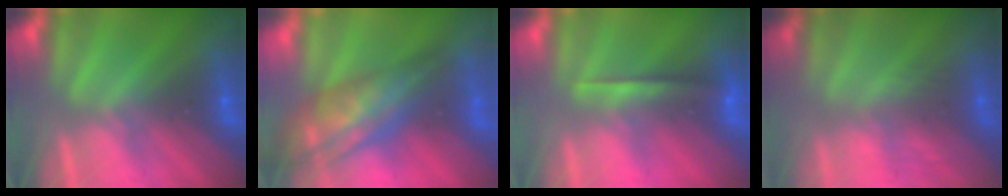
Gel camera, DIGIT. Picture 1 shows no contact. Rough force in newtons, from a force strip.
{"total": 5.6}
{"total": 1.3}
{"total": 2.9}